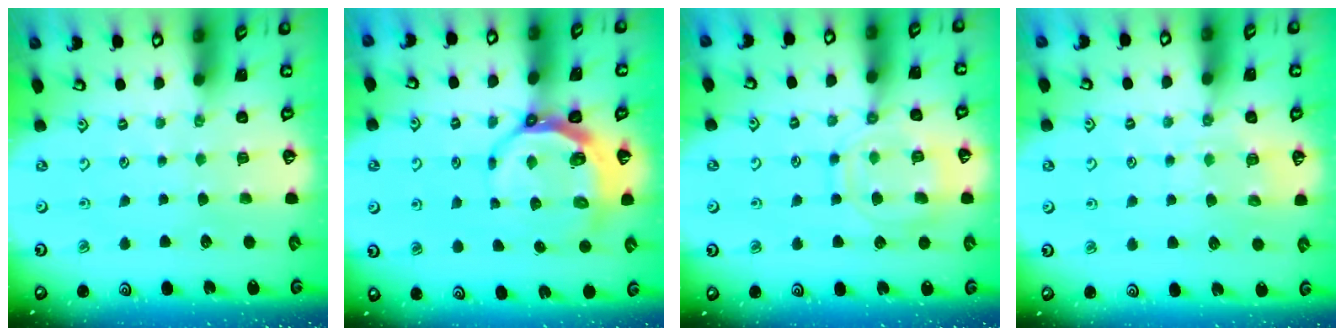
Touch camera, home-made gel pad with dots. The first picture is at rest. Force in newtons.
{"total": 7.7, "press": 6.8, "slide": 3.6}
{"total": 11.5, "press": 11.5, "slide": 1.1}
{"total": 8.3, "press": 8.3, "slide": 0.8}